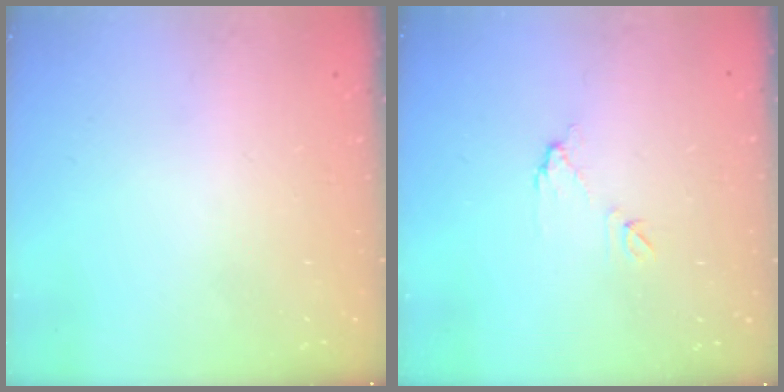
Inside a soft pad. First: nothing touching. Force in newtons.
{"total": 5.3, "press": 5.3, "slide": 0.3}